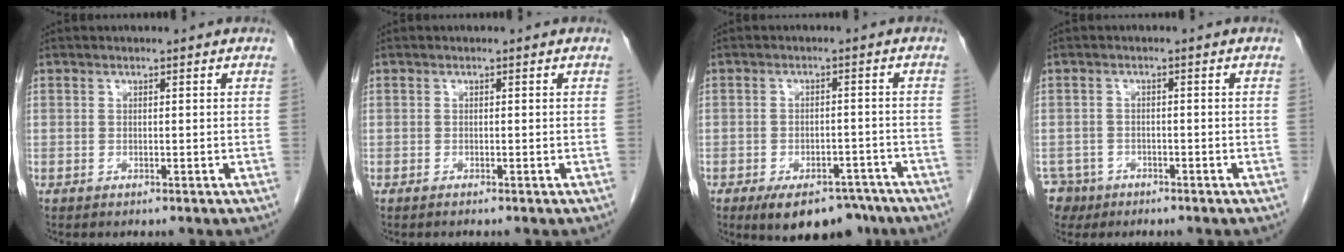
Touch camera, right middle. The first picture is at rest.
{"total": 0.0}
{"total": 10.0, "force": [-7.4, 4.6, 4.9], "torque": [-0.061, 0.004, -0.108]}
{"total": 4.1, "force": [-2.8, 3.0, -0.1], "torque": [0.006, 0.005, -0.048]}